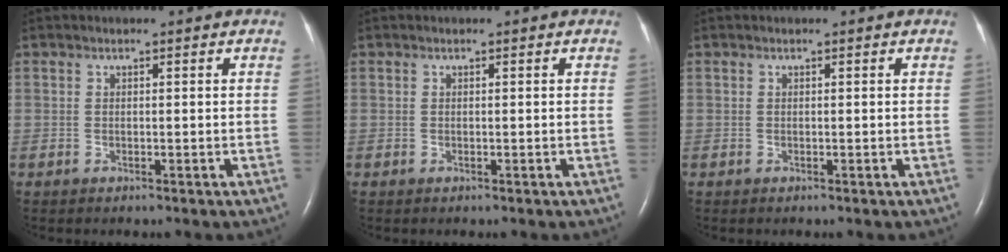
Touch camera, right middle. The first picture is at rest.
{"total": 0.0}
{"total": 0.0}